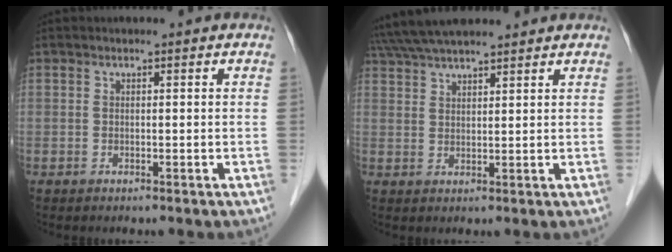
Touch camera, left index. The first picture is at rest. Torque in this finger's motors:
{"motor_torque": [-0.02, -0.85, 0.66, 0.15]}